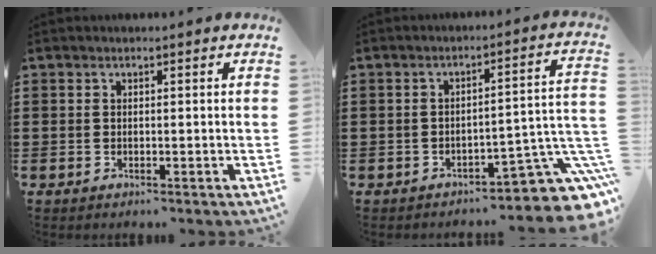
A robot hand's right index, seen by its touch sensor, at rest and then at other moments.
{"total": 6.5, "force": [-4.1, 2.1, 4.6], "torque": [-0.066, -0.006, -0.074]}